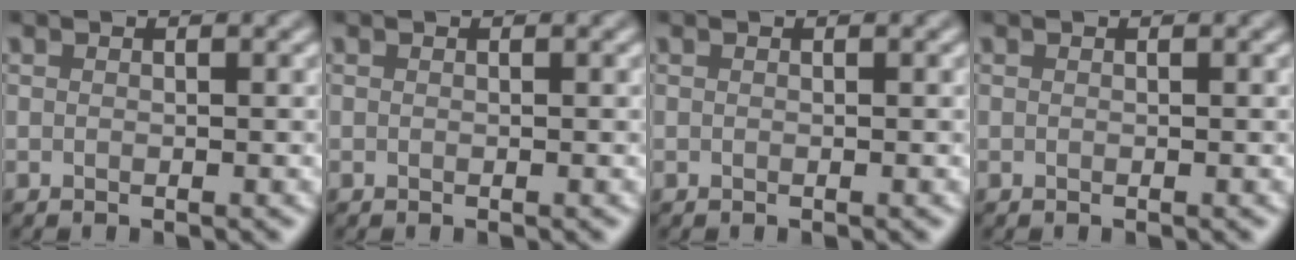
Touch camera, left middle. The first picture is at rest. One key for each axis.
{"total": 0.0}
{"total": 0.0}
{"total": 0.0}